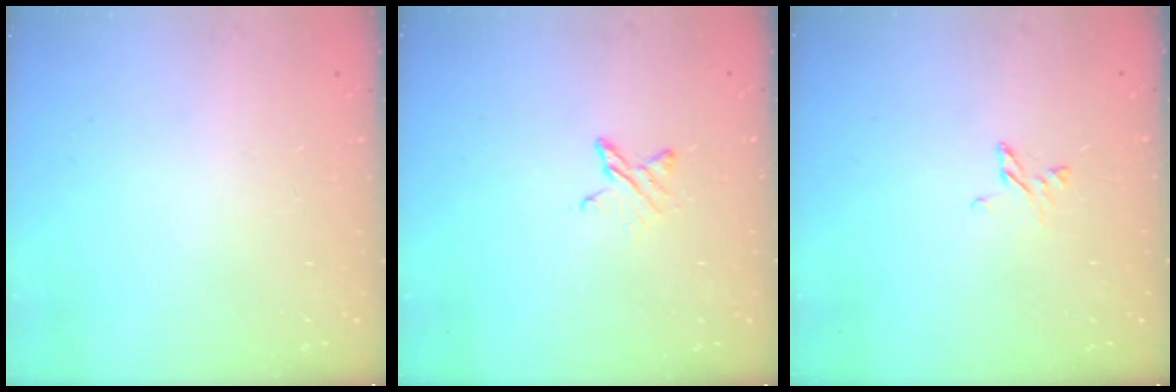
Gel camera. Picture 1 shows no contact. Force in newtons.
{"total": 3.8, "press": 3.7, "slide": 0.4}
{"total": 3.6, "press": 3.6, "slide": 0.4}